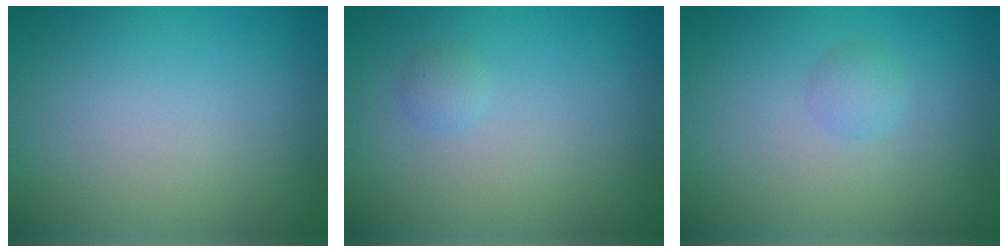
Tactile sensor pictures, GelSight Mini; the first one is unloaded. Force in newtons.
{"total": 0.8, "press": 0.8, "slide": 0.0}
{"total": 1.1, "press": 1.1, "slide": 0.0}